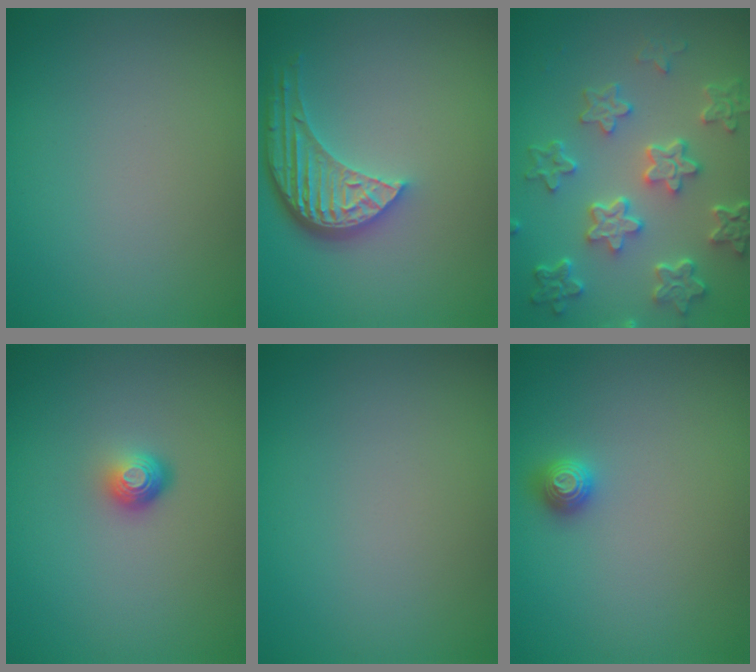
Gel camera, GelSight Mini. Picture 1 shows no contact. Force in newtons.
{"total": 5.2, "press": 3.8, "slide": 3.5}
{"total": 6.6, "press": 4.9, "slide": 4.4}
{"total": 1.9, "press": 1.3, "slide": 1.4}
{"total": 0.0}
{"total": 1.2, "press": 1.1, "slide": 0.2}